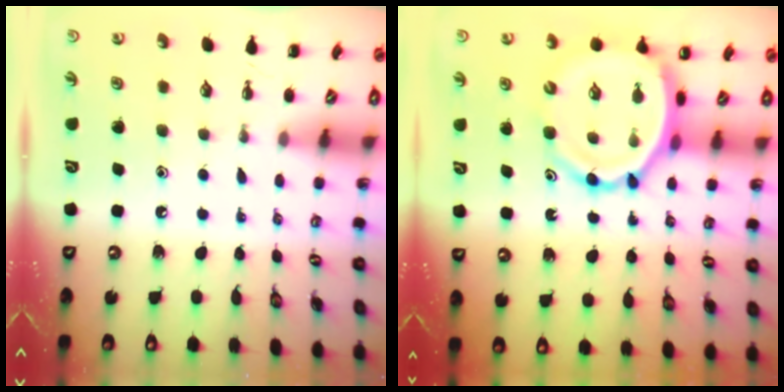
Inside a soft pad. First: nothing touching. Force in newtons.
{"total": 10.7, "press": 10.1, "slide": 3.4}